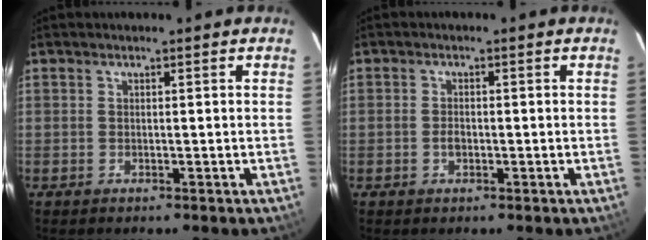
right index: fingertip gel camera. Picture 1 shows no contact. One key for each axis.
{"total": 1.8, "fx": -0.5, "fy": 1.2, "fz": 1.2, "tx": -0.024, "ty": 0.003, "tz": -0.010}